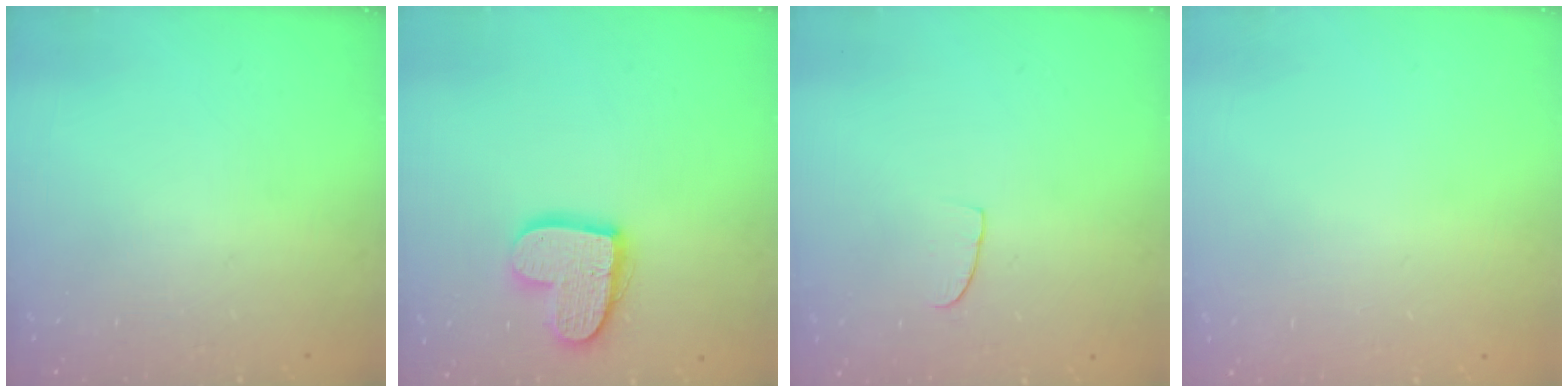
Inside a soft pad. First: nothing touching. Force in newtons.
{"total": 13.2, "press": 13.1, "slide": 0.7}
{"total": 5.2, "press": 5.2, "slide": 0.3}
{"total": 0.0}